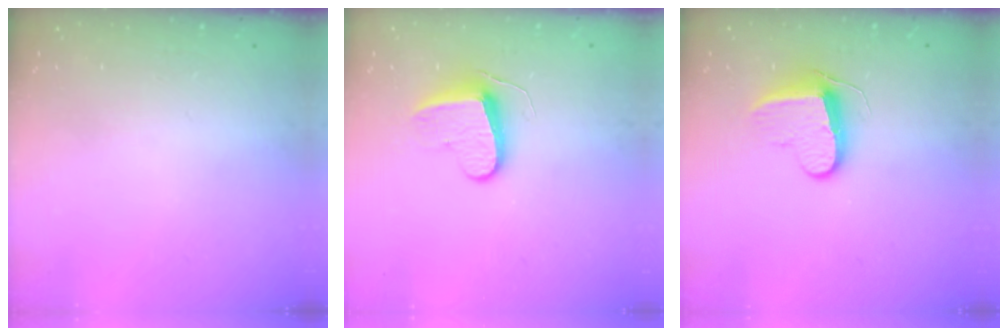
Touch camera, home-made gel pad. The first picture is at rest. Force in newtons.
{"total": 8.8, "press": 8.8, "slide": 0.2}
{"total": 9.9, "press": 9.9, "slide": 0.2}